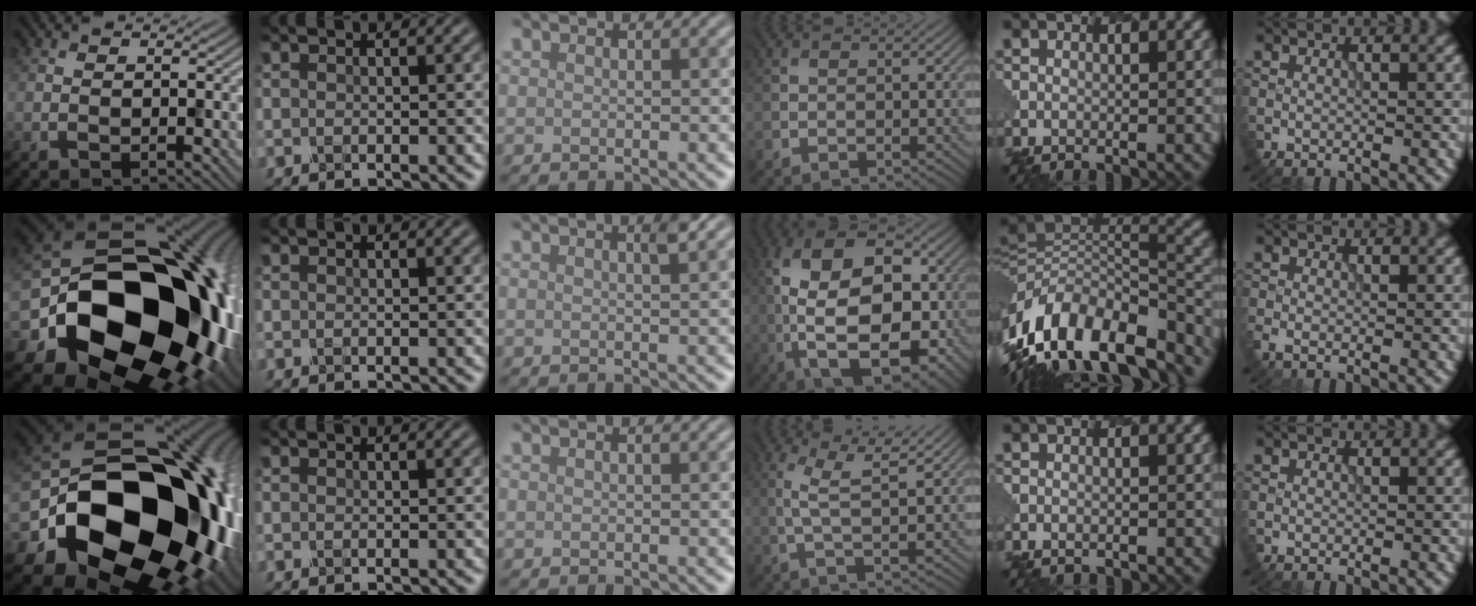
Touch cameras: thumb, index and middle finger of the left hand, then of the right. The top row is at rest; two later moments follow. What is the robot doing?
{"motion": "dispense", "object": "toothpaste"}